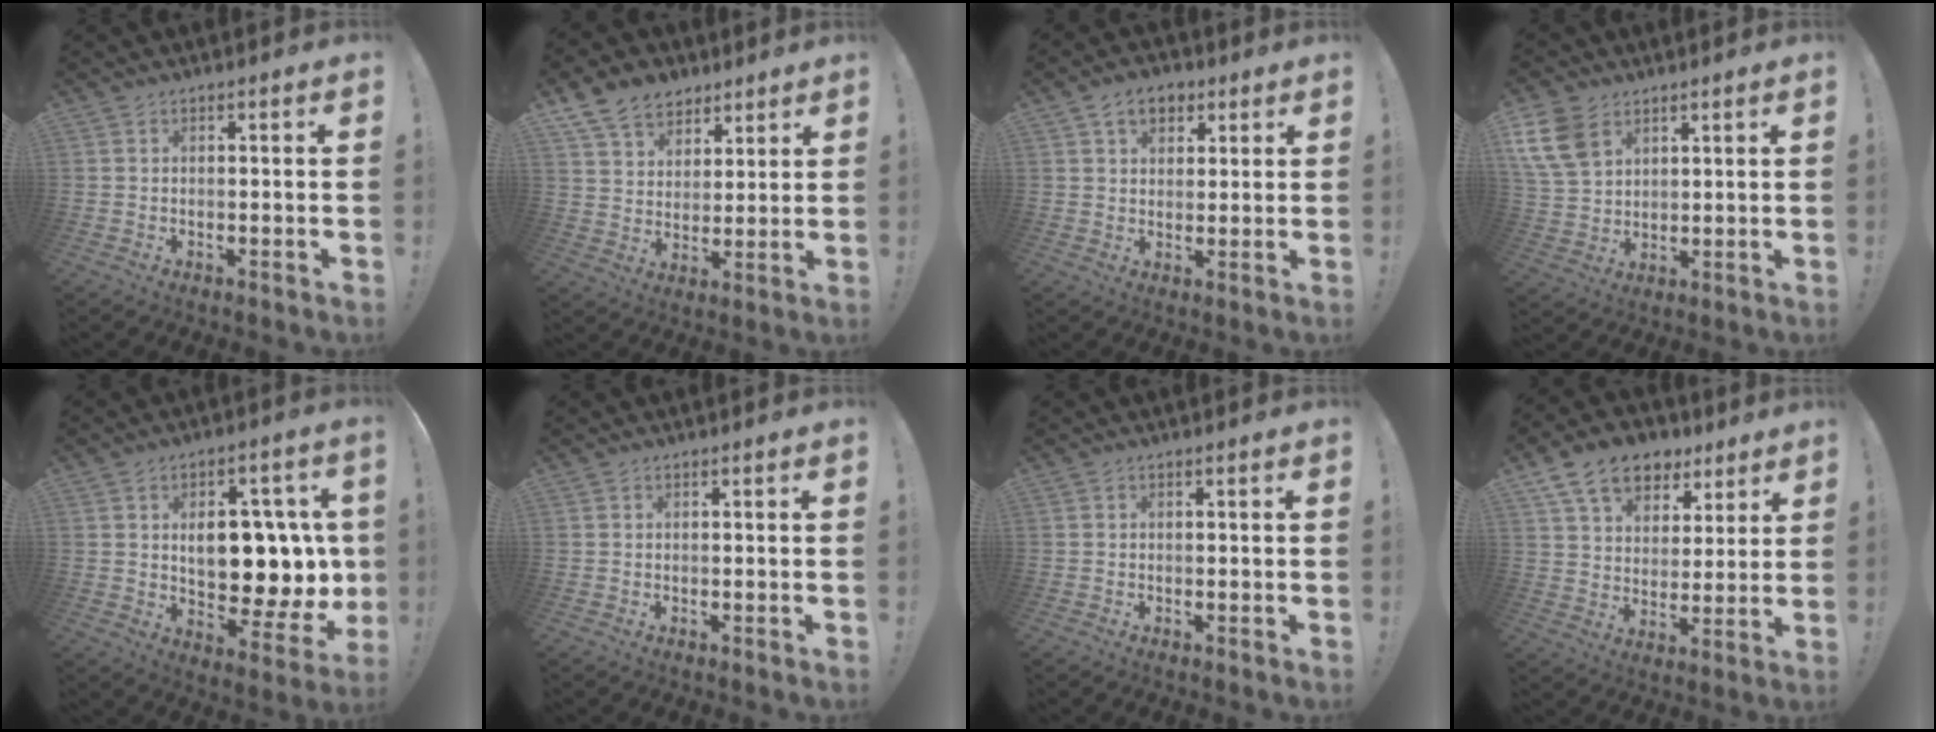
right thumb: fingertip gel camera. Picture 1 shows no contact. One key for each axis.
{"total": 11.7, "fx": 7.9, "fy": 8.0, "fz": 3.4, "tx": -0.058, "ty": -0.053, "tz": 0.155}
{"total": 7.3, "fx": 3.6, "fy": 5.2, "fz": 3.6, "tx": -0.047, "ty": -0.007, "tz": 0.067}
{"total": 12.1, "fx": 6.3, "fy": 8.3, "fz": 6.1, "tx": -0.122, "ty": -0.025, "tz": 0.128}
{"total": 14.7, "fx": 1.8, "fy": 8.5, "fz": 11.9, "tx": -0.163, "ty": -0.010, "tz": 0.037}
{"total": 0.0}
{"total": 0.0}
{"total": 15.0, "fx": 9.2, "fy": 9.9, "fz": 6.5, "tx": -0.100, "ty": -0.053, "tz": 0.171}